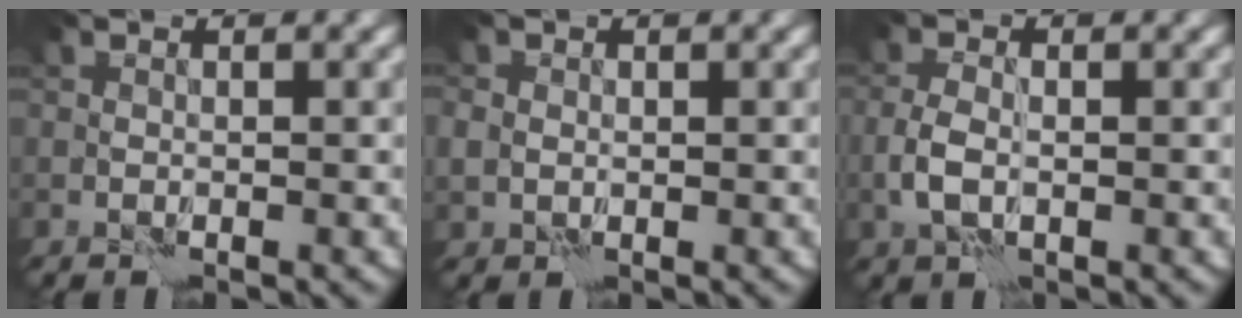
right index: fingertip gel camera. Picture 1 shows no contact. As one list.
[{"total": 2.1, "force": [0.4, 1.9, 0.9], "torque": [-0.020, 0.002, 0.005]}, {"total": 2.2, "force": [-0.3, 1.3, 1.7], "torque": [-0.037, -0.001, -0.010]}]